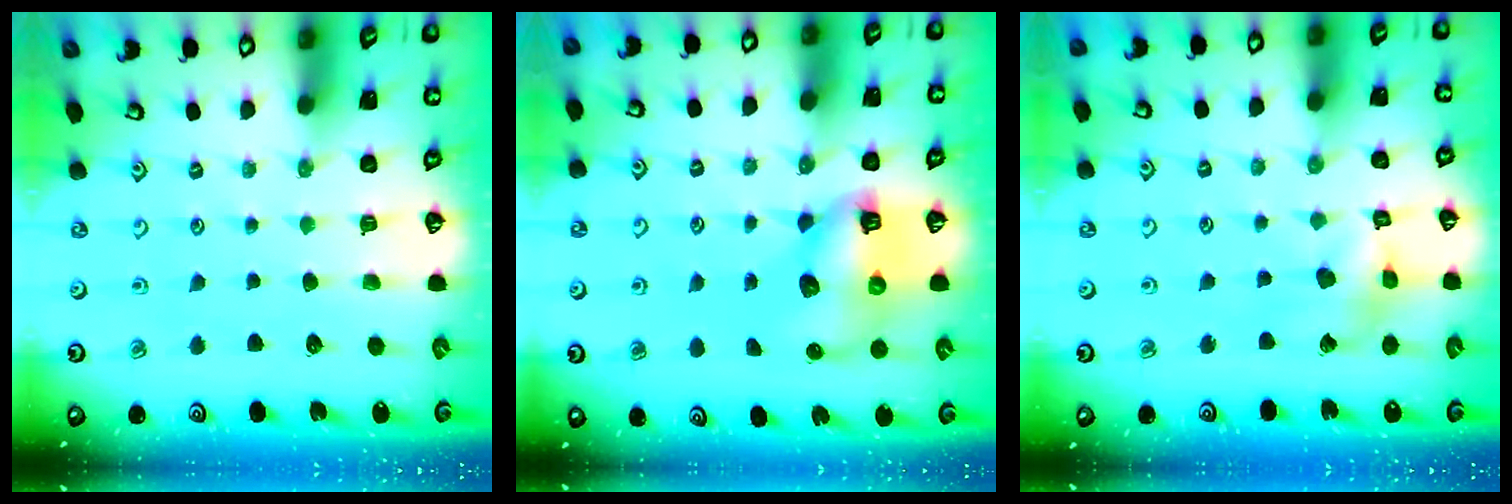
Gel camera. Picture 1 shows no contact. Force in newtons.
{"total": 9.7, "press": 9.7, "slide": 1.1}
{"total": 8.6, "press": 8.5, "slide": 0.9}